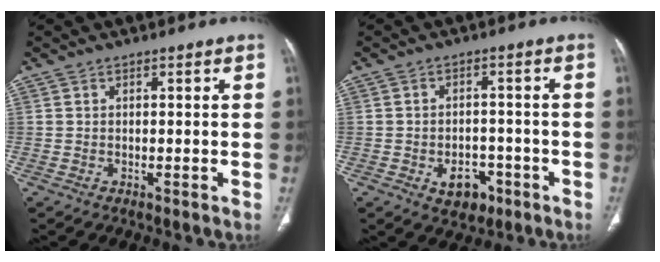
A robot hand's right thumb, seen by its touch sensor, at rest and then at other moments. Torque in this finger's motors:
{"motor_torque": [-0.17, 0.22, -0.09, 0.04, 0.07]}